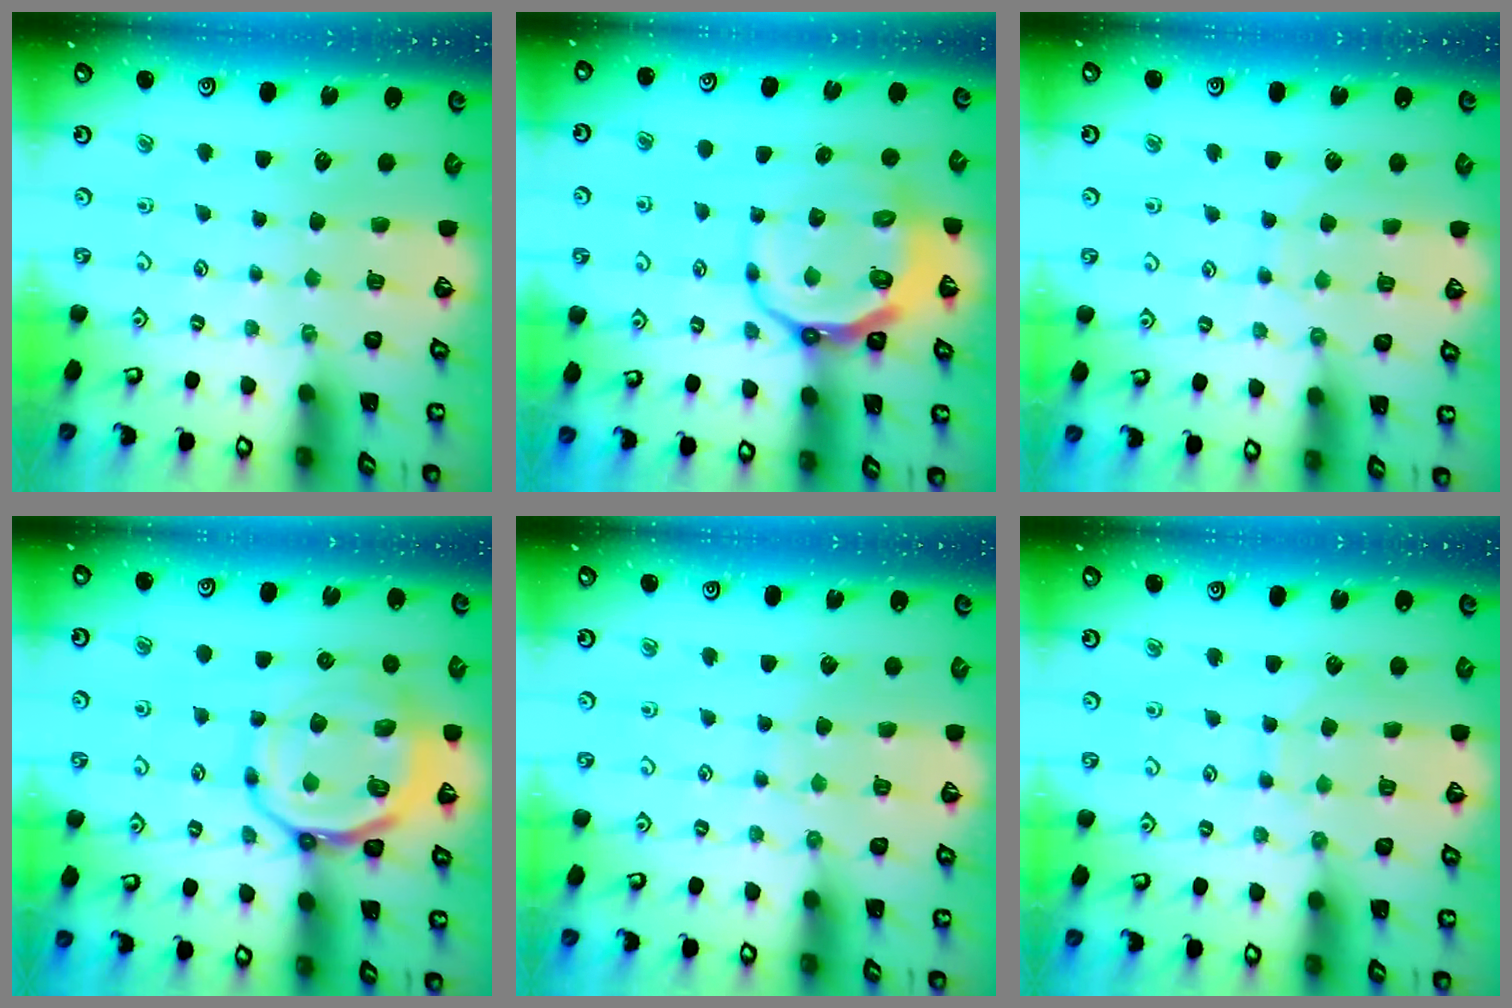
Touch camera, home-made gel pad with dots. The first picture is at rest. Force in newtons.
{"total": 10.1, "press": 9.6, "slide": 3.2}
{"total": 5.6, "press": 5.6, "slide": 0.5}
{"total": 15.1, "press": 14.9, "slide": 2.1}
{"total": 5.4, "press": 5.3, "slide": 0.6}
{"total": 6.2, "press": 6.2, "slide": 0.2}